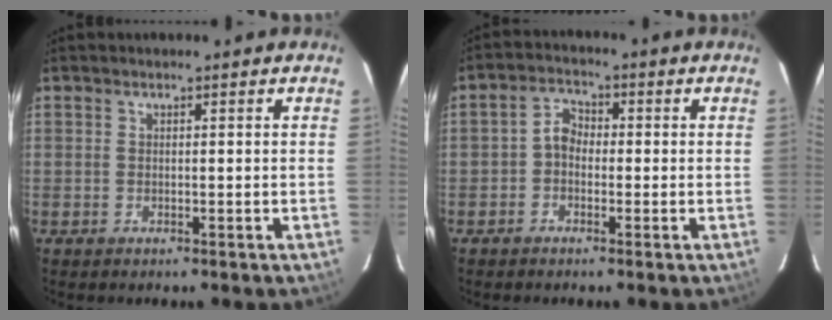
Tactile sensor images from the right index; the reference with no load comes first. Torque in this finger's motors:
{"motor_torque": [0.51, -0.17, 0.21, 0.05]}